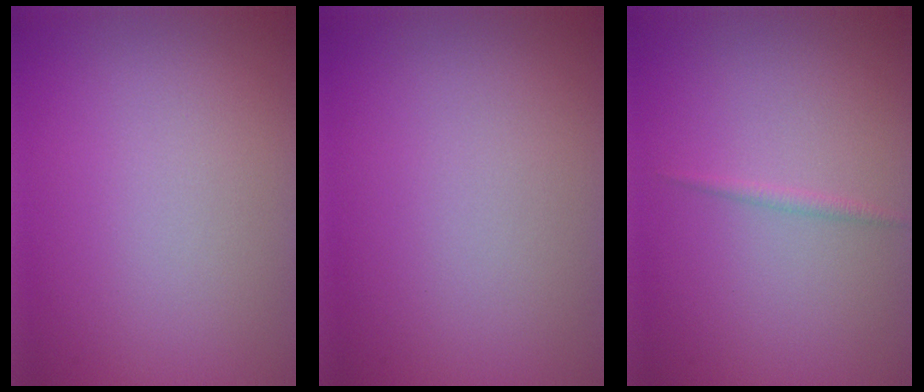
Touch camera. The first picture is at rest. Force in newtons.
{"total": 0.0}
{"total": 0.7, "press": 0.7, "slide": 0.0}